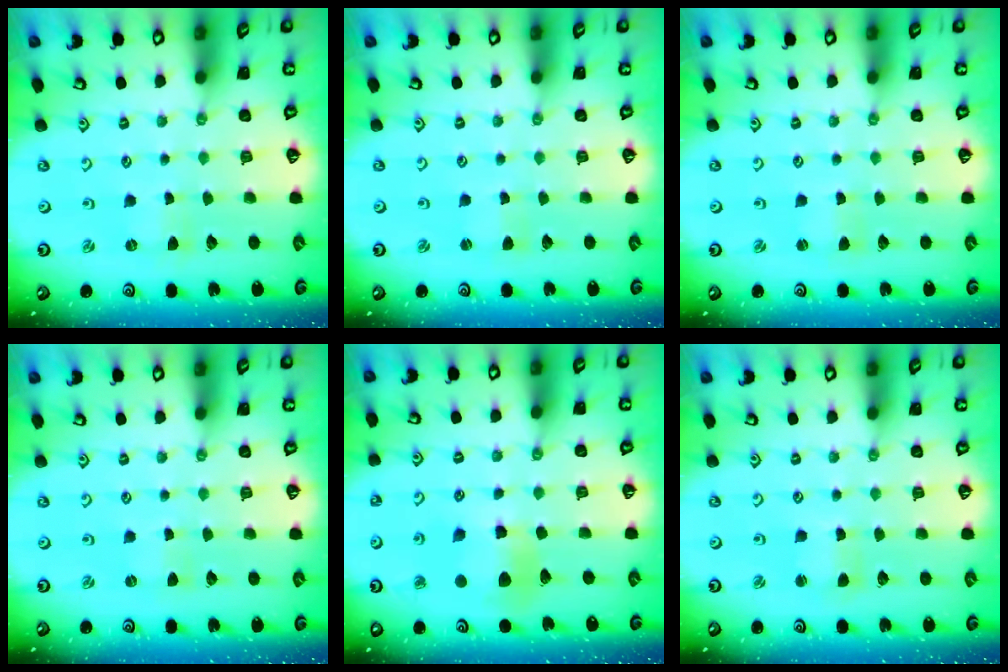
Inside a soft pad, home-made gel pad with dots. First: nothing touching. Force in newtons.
{"total": 1.0, "press": 0.9, "slide": 0.2}
{"total": 0.9, "press": 0.8, "slide": 0.1}
{"total": 0.0}
{"total": 9.9, "press": 9.8, "slide": 1.3}
{"total": 1.7, "press": 1.7, "slide": 0.4}